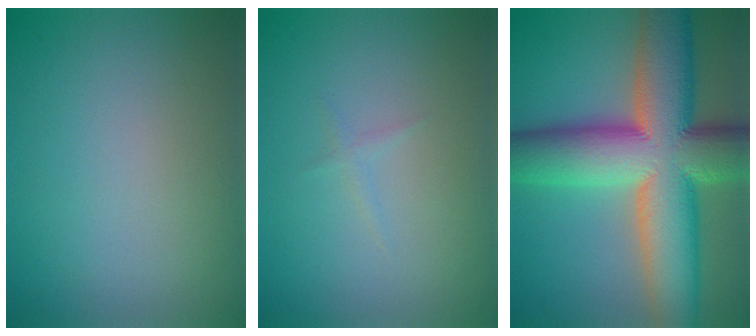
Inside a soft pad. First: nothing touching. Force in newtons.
{"total": 0.7, "press": 0.7, "slide": 0.1}
{"total": 16.5, "press": 16.5, "slide": 0.9}